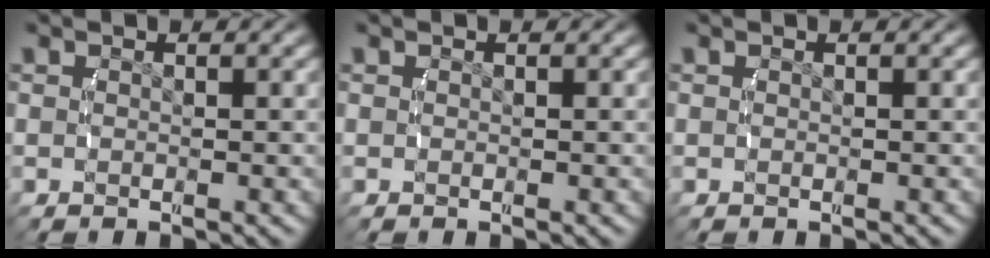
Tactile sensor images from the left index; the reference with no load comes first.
{"total": 0.0}
{"total": 0.0}